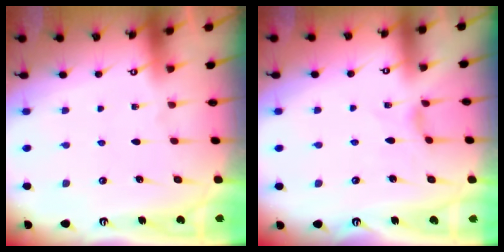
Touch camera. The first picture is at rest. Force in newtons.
{"total": 1.3, "press": 1.2, "slide": 0.4}